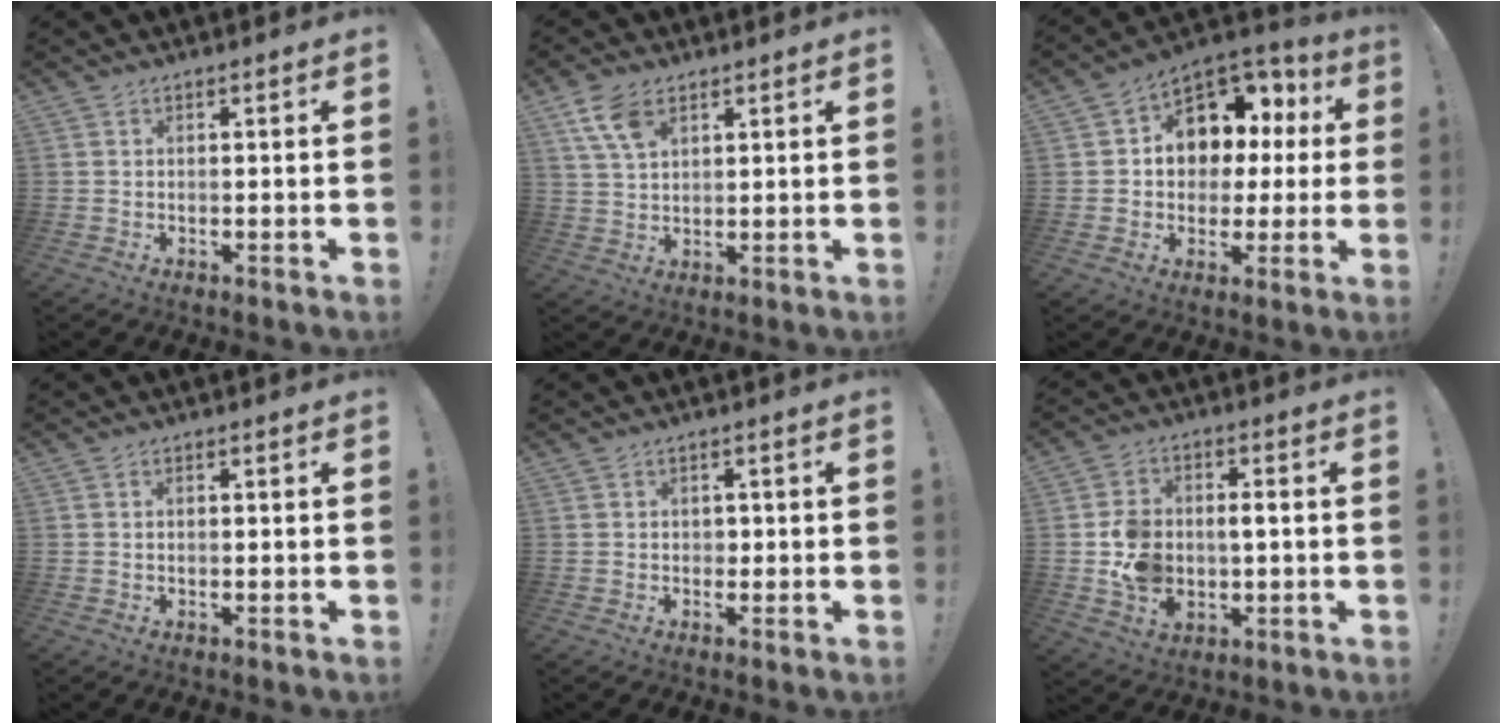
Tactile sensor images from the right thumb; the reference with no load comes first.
{"total": 7.7, "force": [4.1, 4.2, 4.9], "torque": [-0.094, -0.008, 0.082]}
{"total": 11.8, "force": [4.2, 9.5, 5.5], "torque": [-0.079, -0.031, 0.088]}
{"total": 0.5, "force": [0.1, 0.3, 0.4], "torque": [-0.010, 0.003, 0.002]}
{"total": 1.2, "force": [0.0, 1.2, 0.4], "torque": [-0.001, -0.001, -0.002]}
{"total": 10.2, "force": [-1.0, 8.3, 5.9], "torque": [-0.103, 0.005, -0.011]}